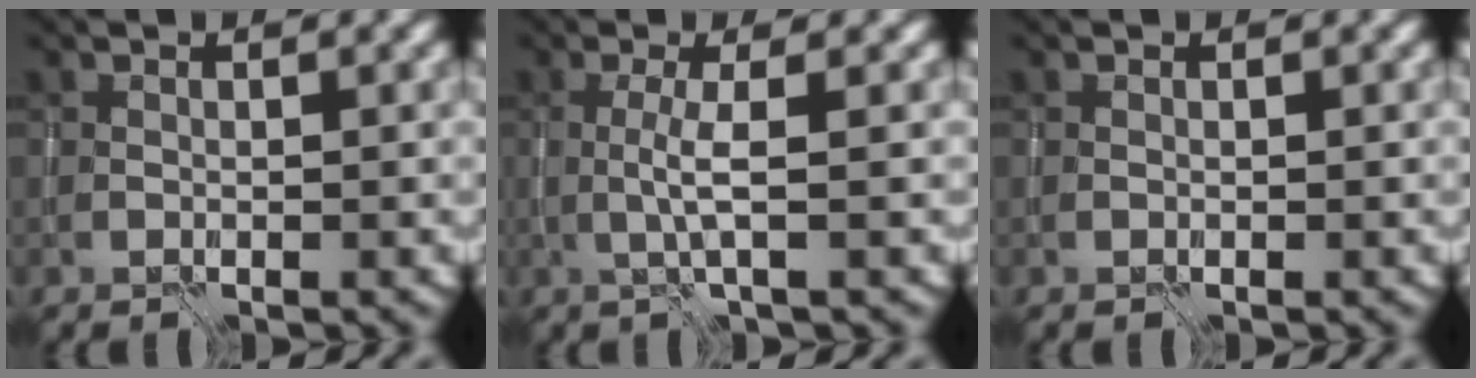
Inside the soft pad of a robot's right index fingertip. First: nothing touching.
{"total": 2.0, "force": [-0.2, 0.0, 2.0], "torque": [-0.044, -0.002, -0.005]}
{"total": 0.0}